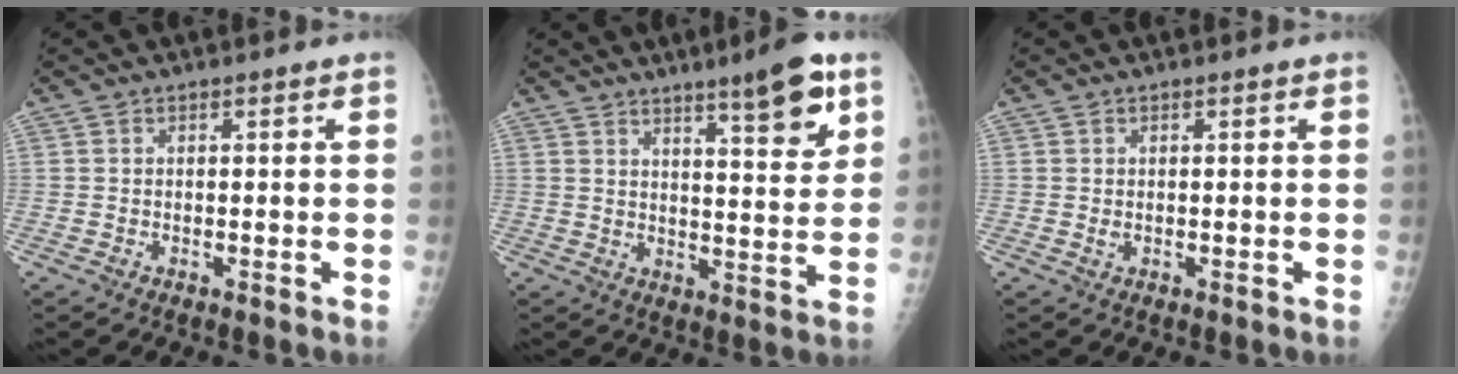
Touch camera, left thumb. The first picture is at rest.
{"total": 10.7, "force": [6.4, 1.8, 8.3], "torque": [-0.105, -0.038, 0.091]}
{"total": 0.6, "force": [0.0, 0.4, 0.5], "torque": [-0.006, 0.002, 0.002]}